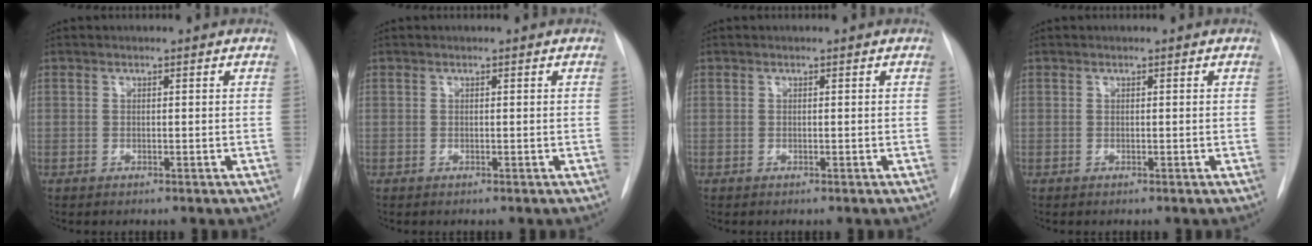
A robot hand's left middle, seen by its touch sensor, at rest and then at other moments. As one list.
[{"total": 0.0}, {"total": 0.0}, {"total": 0.0}]